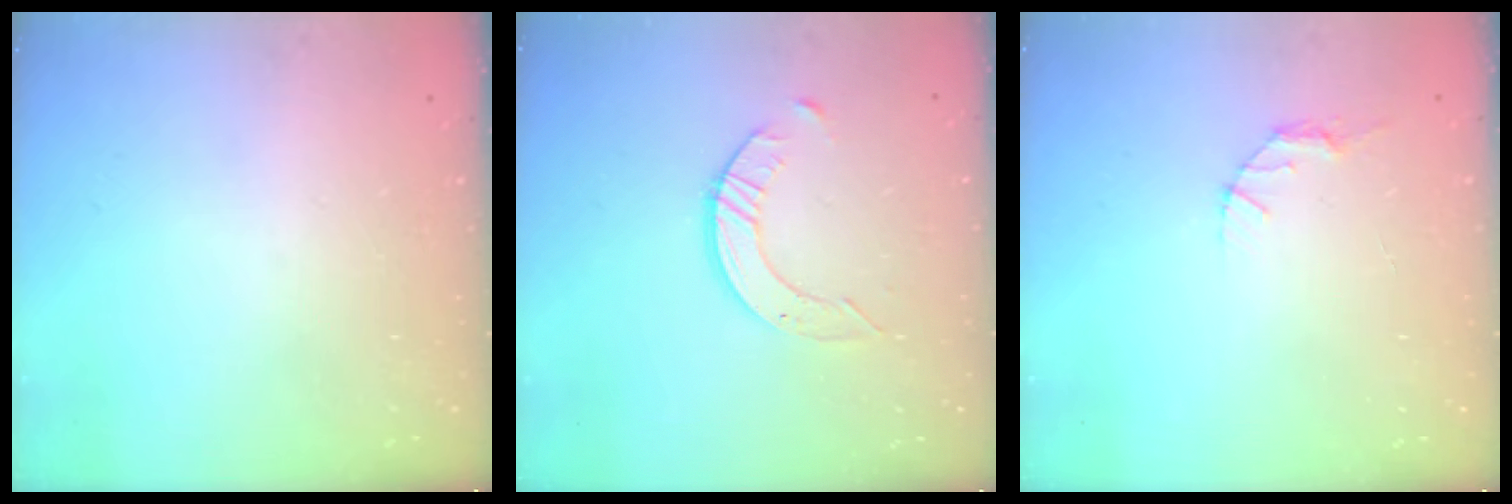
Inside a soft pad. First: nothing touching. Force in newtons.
{"total": 4.4, "press": 4.3, "slide": 0.5}
{"total": 2.7, "press": 2.7, "slide": 0.4}